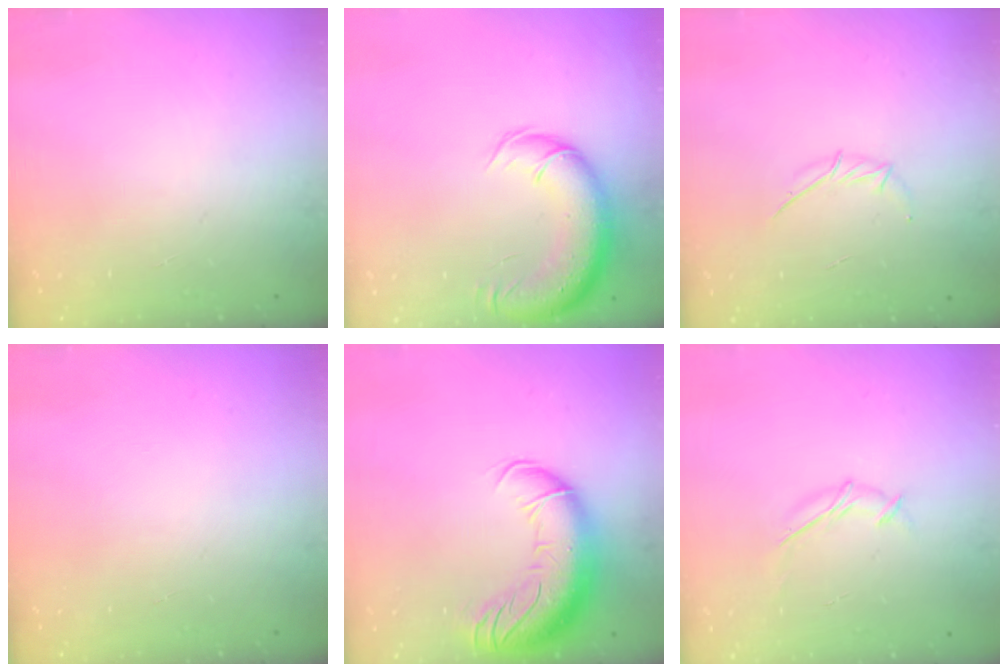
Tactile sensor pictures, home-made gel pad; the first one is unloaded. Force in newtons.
{"total": 13.8, "press": 13.2, "slide": 4.1}
{"total": 3.9, "press": 3.8, "slide": 0.8}
{"total": 0.0}
{"total": 16.7, "press": 16.2, "slide": 4.0}
{"total": 5.6, "press": 5.6, "slide": 0.2}